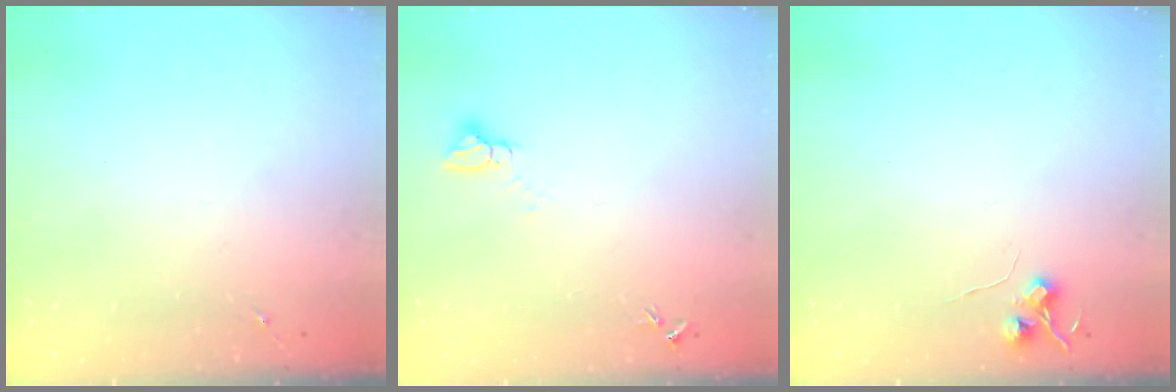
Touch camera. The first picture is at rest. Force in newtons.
{"total": 3.2, "press": 3.2, "slide": 0.1}
{"total": 5.8, "press": 5.8, "slide": 0.7}